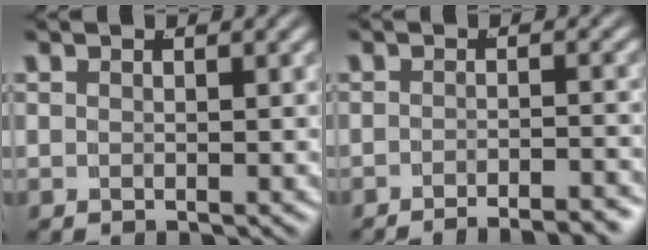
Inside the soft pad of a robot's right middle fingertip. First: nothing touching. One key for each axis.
{"total": 5.2, "fx": -5.0, "fy": 0.5, "fz": 1.4, "tx": -0.004, "ty": -0.002, "tz": -0.080}